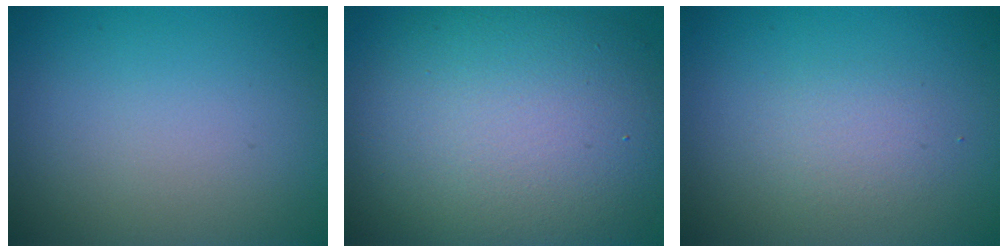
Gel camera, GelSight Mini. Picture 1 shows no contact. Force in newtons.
{"total": 12.2, "press": 12.2, "slide": 0.8}
{"total": 1.6, "press": 1.6, "slide": 0.2}